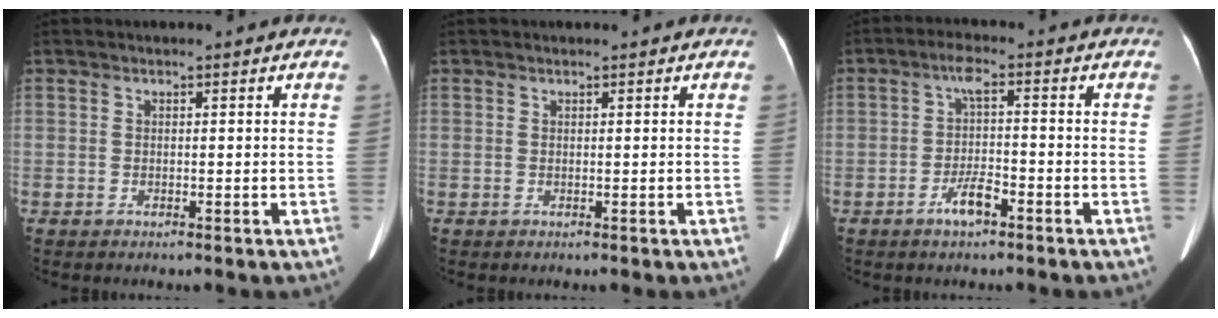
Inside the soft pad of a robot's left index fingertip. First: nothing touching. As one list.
[{"total": 0.0}, {"total": 4.6, "force": [-2.6, 1.0, 3.7], "torque": [-0.075, 0.000, -0.048]}]